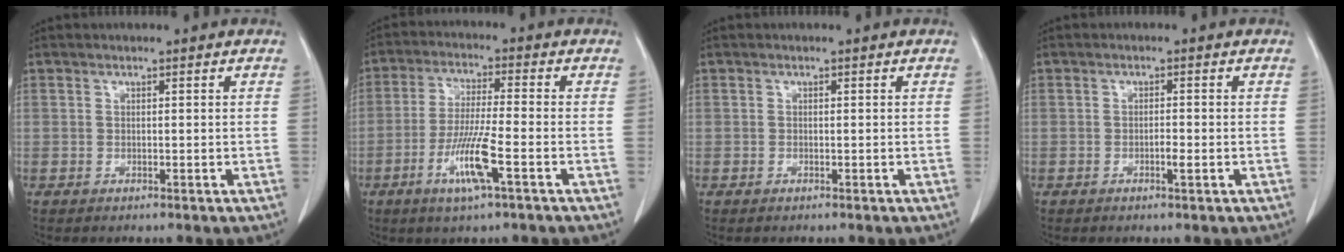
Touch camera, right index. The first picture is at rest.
{"total": 8.7, "force": [-3.7, 0.0, 7.8], "torque": [-0.157, -0.012, -0.072]}
{"total": 0.0}
{"total": 1.6, "force": [-0.6, 0.2, 1.4], "torque": [-0.025, 0.000, -0.009]}